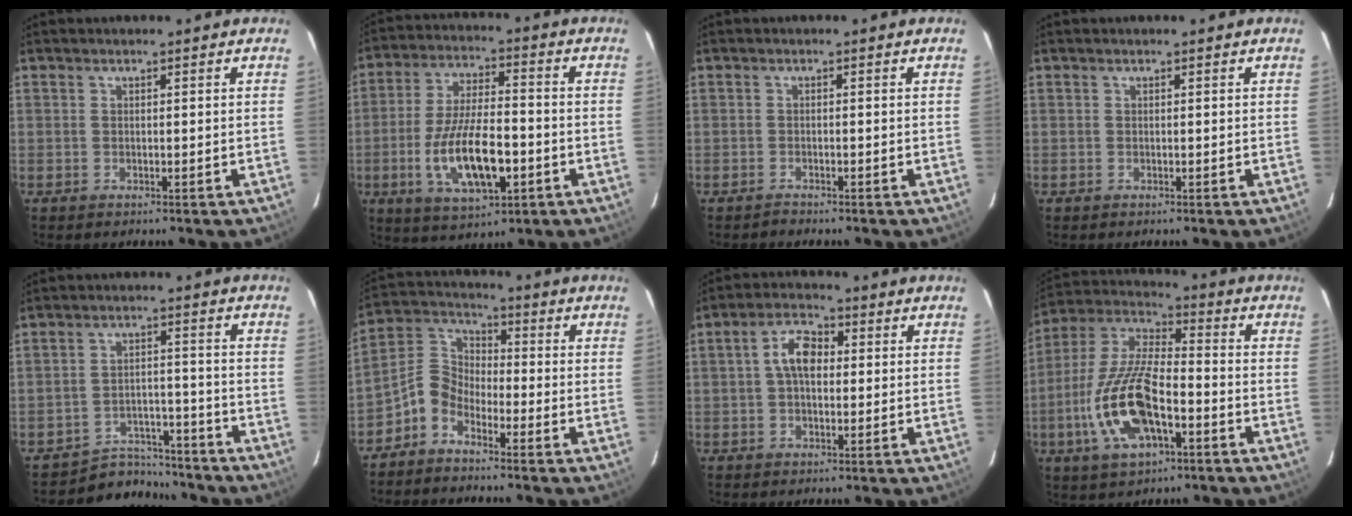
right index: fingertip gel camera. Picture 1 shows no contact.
{"total": 14.8, "force": [-4.5, 5.7, 12.9], "torque": [-0.258, -0.011, -0.070]}
{"total": 0.9, "force": [-0.9, 0.1, 0.0], "torque": [0.000, 0.001, -0.016]}
{"total": 0.0}
{"total": 8.4, "force": [-7.7, 3.3, -0.2], "torque": [-0.013, 0.032, -0.115]}
{"total": 6.2, "force": [-4.2, 3.9, 2.3], "torque": [-0.054, 0.026, -0.101]}
{"total": 6.3, "force": [0.6, 3.8, 5.0], "torque": [-0.094, 0.020, 0.010]}
{"total": 17.3, "force": [-6.2, 7.0, 14.6], "torque": [-0.313, -0.006, -0.115]}